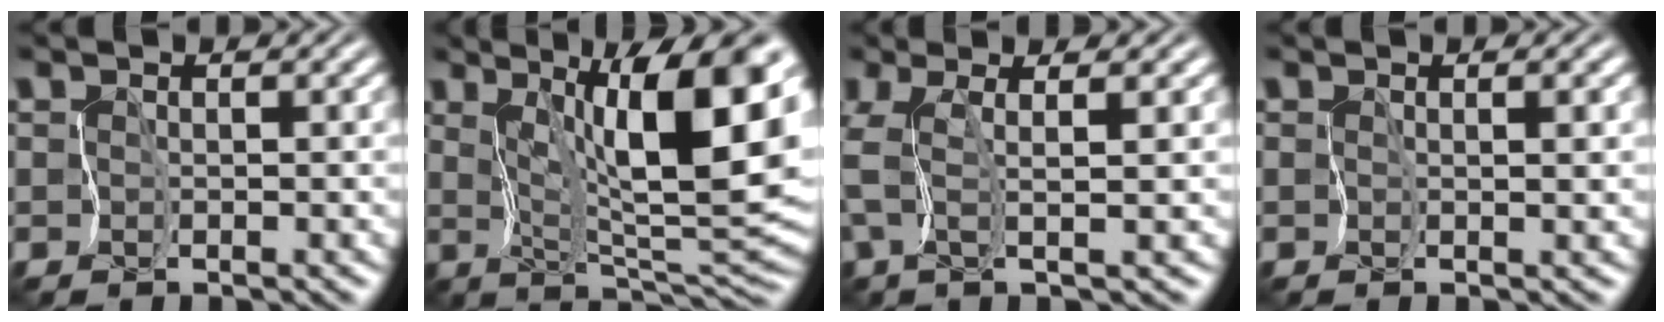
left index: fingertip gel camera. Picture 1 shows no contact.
{"total": 12.0, "force": [3.6, 3.1, 11.1], "torque": [-0.158, -0.011, 0.060]}
{"total": 2.8, "force": [0.4, 0.0, 2.8], "torque": [-0.058, 0.004, -0.001]}
{"total": 2.0, "force": [0.4, 0.5, 1.8], "torque": [-0.023, -0.002, 0.010]}